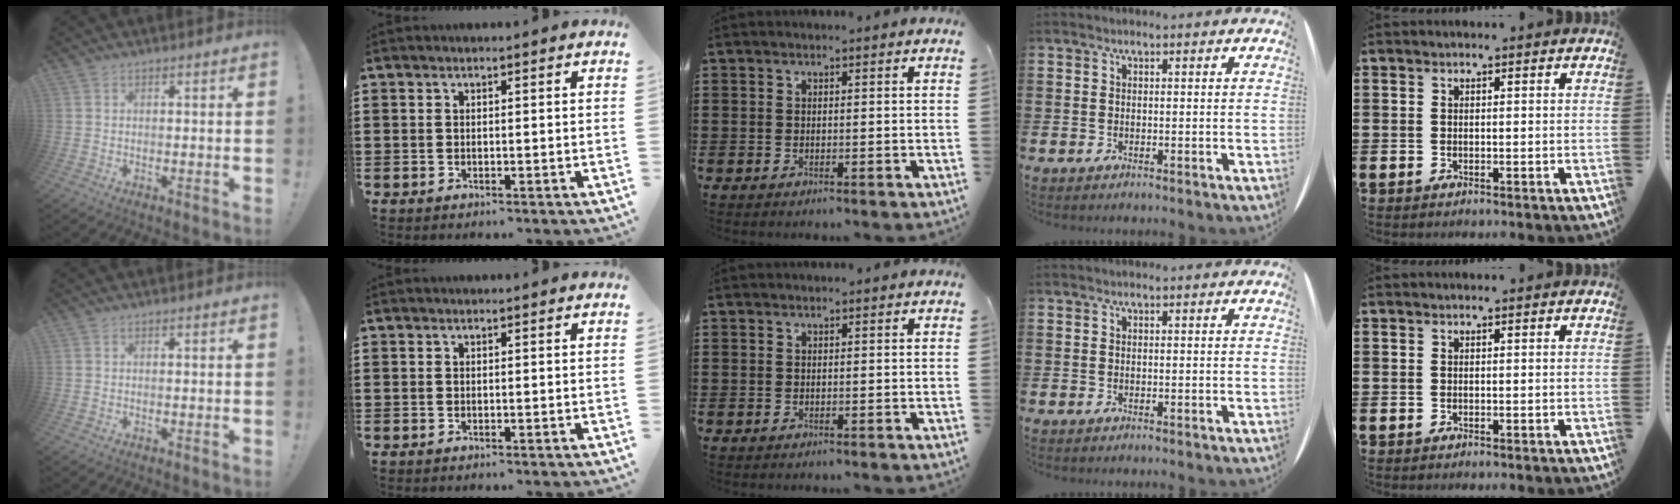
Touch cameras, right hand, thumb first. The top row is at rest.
{}